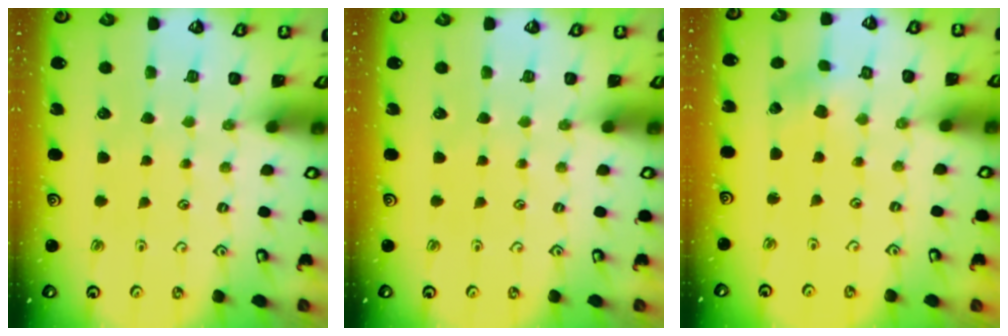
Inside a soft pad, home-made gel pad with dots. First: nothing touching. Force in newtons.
{"total": 0.0}
{"total": 1.7, "press": 1.7, "slide": 0.2}